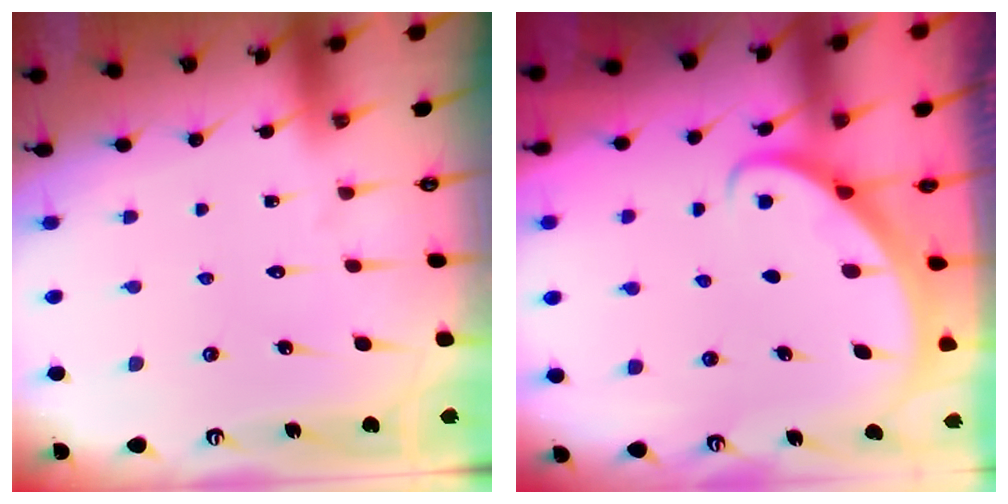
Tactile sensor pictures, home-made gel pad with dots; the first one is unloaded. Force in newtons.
{"total": 2.7, "press": 2.7, "slide": 0.1}